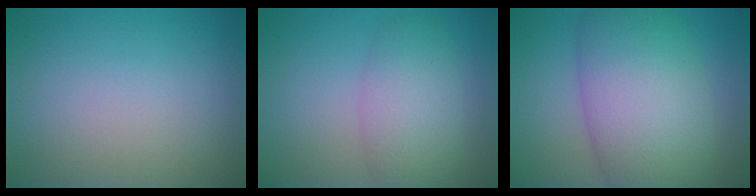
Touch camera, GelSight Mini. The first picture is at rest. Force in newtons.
{"total": 4.5, "press": 4.5, "slide": 0.1}
{"total": 11.1, "press": 11.0, "slide": 0.6}